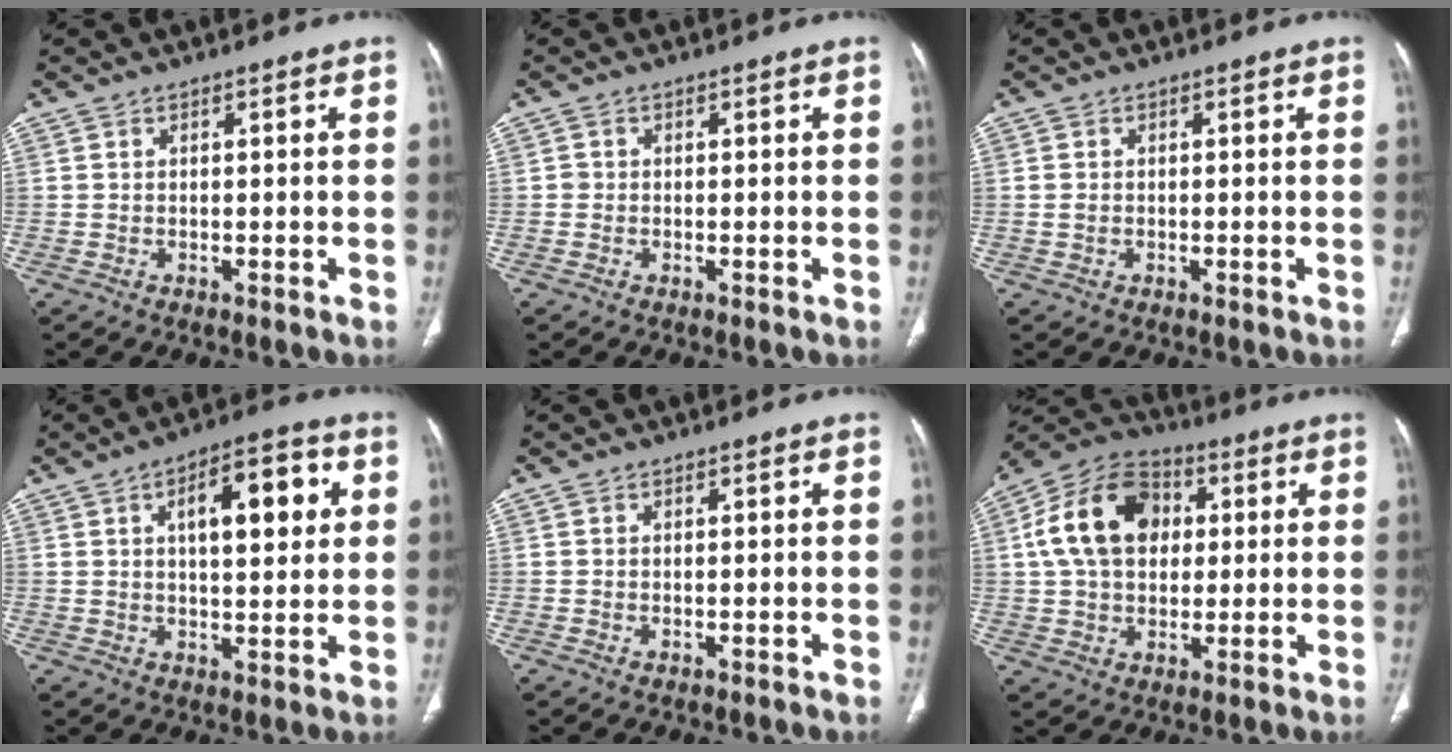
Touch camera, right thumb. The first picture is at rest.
{"total": 0.7, "force": [-0.1, 0.7, 0.1], "torque": [0.002, 0.004, -0.002]}
{"total": 1.1, "force": [-0.1, 0.8, 0.7], "torque": [-0.017, 0.001, 0.001]}
{"total": 12.1, "force": [3.7, 5.0, 10.4], "torque": [-0.124, 0.003, 0.052]}
{"total": 0.0}
{"total": 16.7, "force": [3.1, 12.0, 11.1], "torque": [-0.180, 0.018, 0.046]}